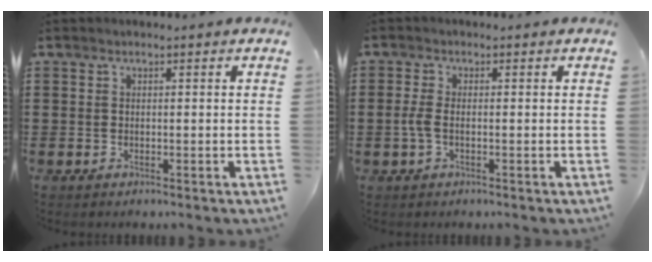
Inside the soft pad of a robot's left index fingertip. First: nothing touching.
{"total": 2.4, "force": [-0.6, 0.9, 2.1], "torque": [-0.053, -0.003, -0.015]}